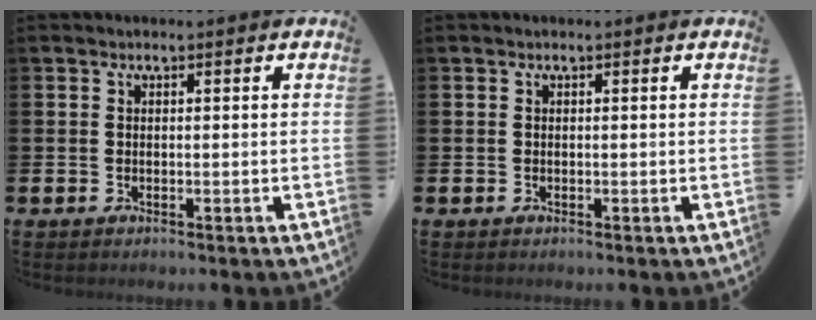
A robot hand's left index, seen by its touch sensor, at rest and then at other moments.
{"total": 0.0}